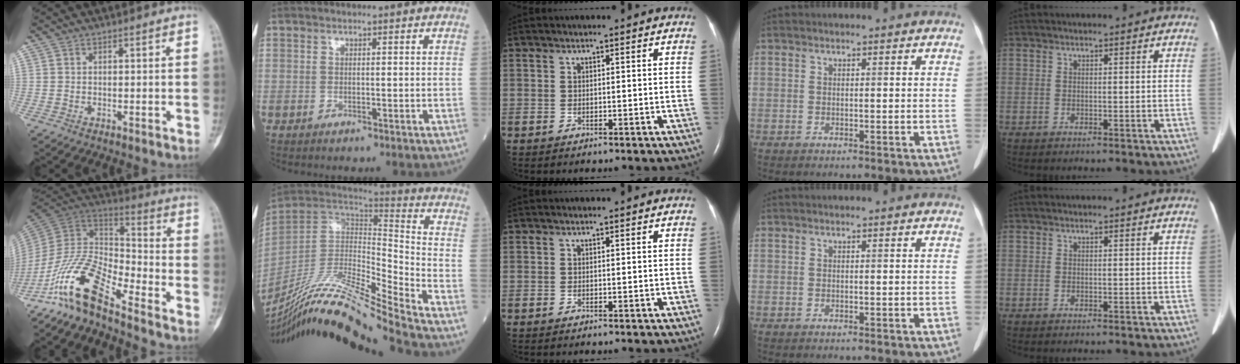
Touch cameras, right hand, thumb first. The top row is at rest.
{"thumb": {"total": 13.6, "force": [-10.6, 3.4, 7.7], "torque": [-0.146, 0.088, -0.213]}, "index": {"total": 22.6, "force": [-19.8, -1.7, 10.7], "torque": [-0.222, -0.018, -0.360]}}